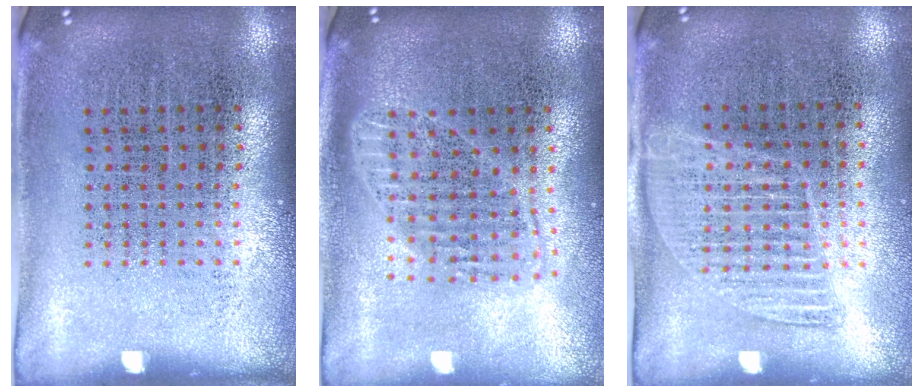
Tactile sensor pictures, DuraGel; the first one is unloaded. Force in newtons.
{"total": 1.7, "press": 1.5, "slide": 0.9}
{"total": 1.2, "press": 1.1, "slide": 0.5}